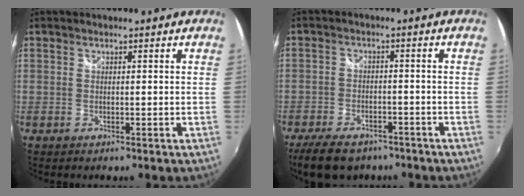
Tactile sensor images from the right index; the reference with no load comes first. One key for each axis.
{"total": 10.9, "fx": -8.3, "fy": 5.2, "fz": 4.9, "tx": -0.122, "ty": -0.008, "tz": -0.131}